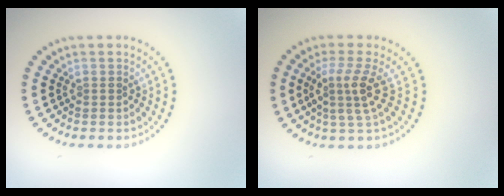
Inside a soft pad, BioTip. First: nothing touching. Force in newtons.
{"total": 3.1, "press": 2.3, "slide": 2.1}